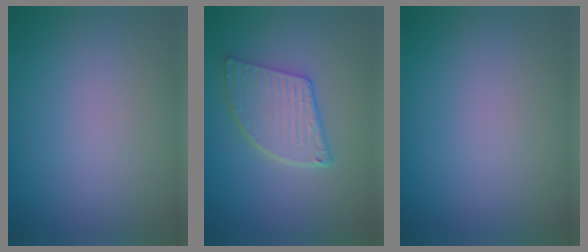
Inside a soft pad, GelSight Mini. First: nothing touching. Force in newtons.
{"total": 4.8, "press": 4.1, "slide": 2.5}
{"total": 0.0}